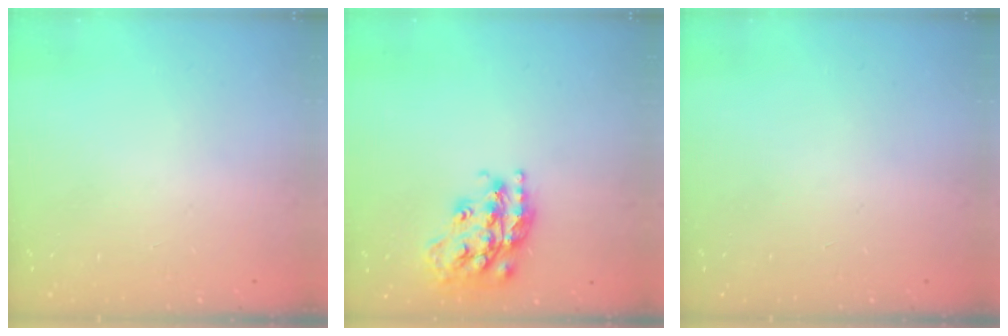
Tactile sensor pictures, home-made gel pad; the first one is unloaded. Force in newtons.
{"total": 20.0, "press": 19.9, "slide": 1.3}
{"total": 0.0}